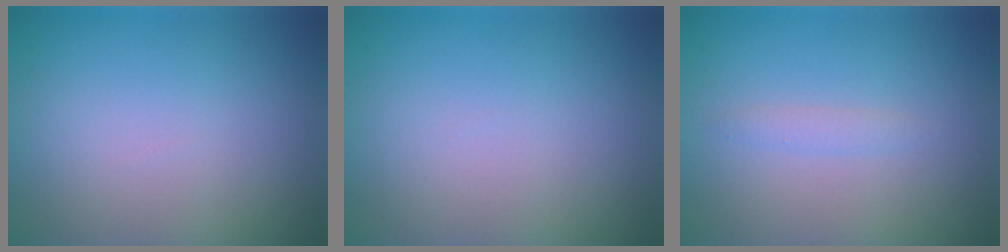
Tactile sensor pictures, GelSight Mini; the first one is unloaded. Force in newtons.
{"total": 0.0}
{"total": 0.8, "press": 0.8, "slide": 0.0}